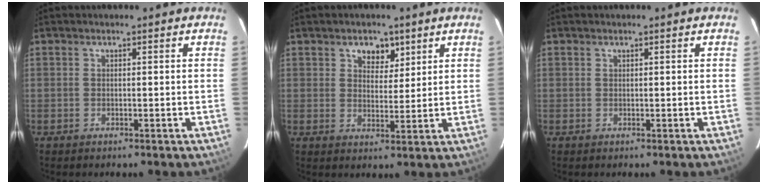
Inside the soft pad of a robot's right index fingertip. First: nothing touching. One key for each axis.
{"total": 4.7, "fx": 2.7, "fy": 3.3, "fz": 2.0, "tx": -0.021, "ty": -0.003, "tz": 0.045}
{"total": 0.0}